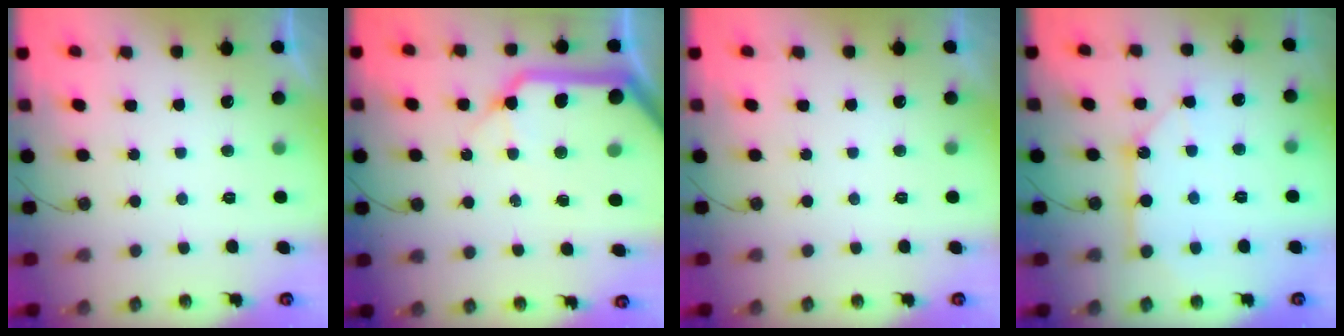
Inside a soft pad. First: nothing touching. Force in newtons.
{"total": 21.9, "press": 21.6, "slide": 3.6}
{"total": 0.0}
{"total": 10.4, "press": 10.4, "slide": 0.9}